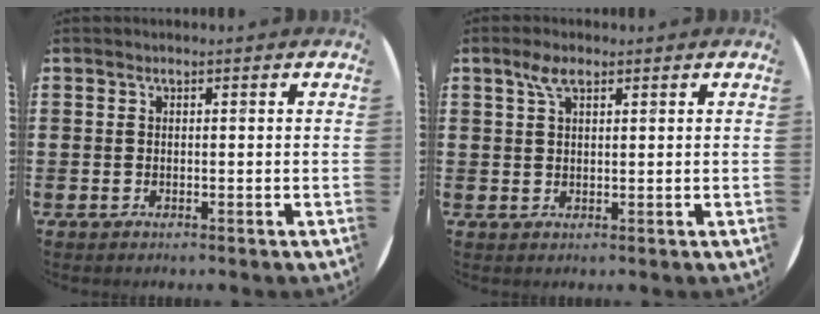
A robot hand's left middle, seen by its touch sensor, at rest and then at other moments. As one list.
[{"total": 3.1, "force": [1.8, 1.1, 2.2], "torque": [-0.048, 0.008, 0.032]}]